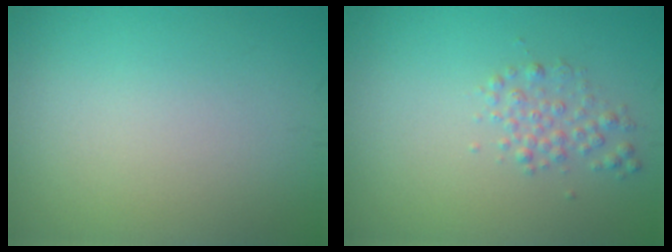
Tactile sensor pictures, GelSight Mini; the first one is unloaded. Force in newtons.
{"total": 1.7, "press": 1.7, "slide": 0.0}